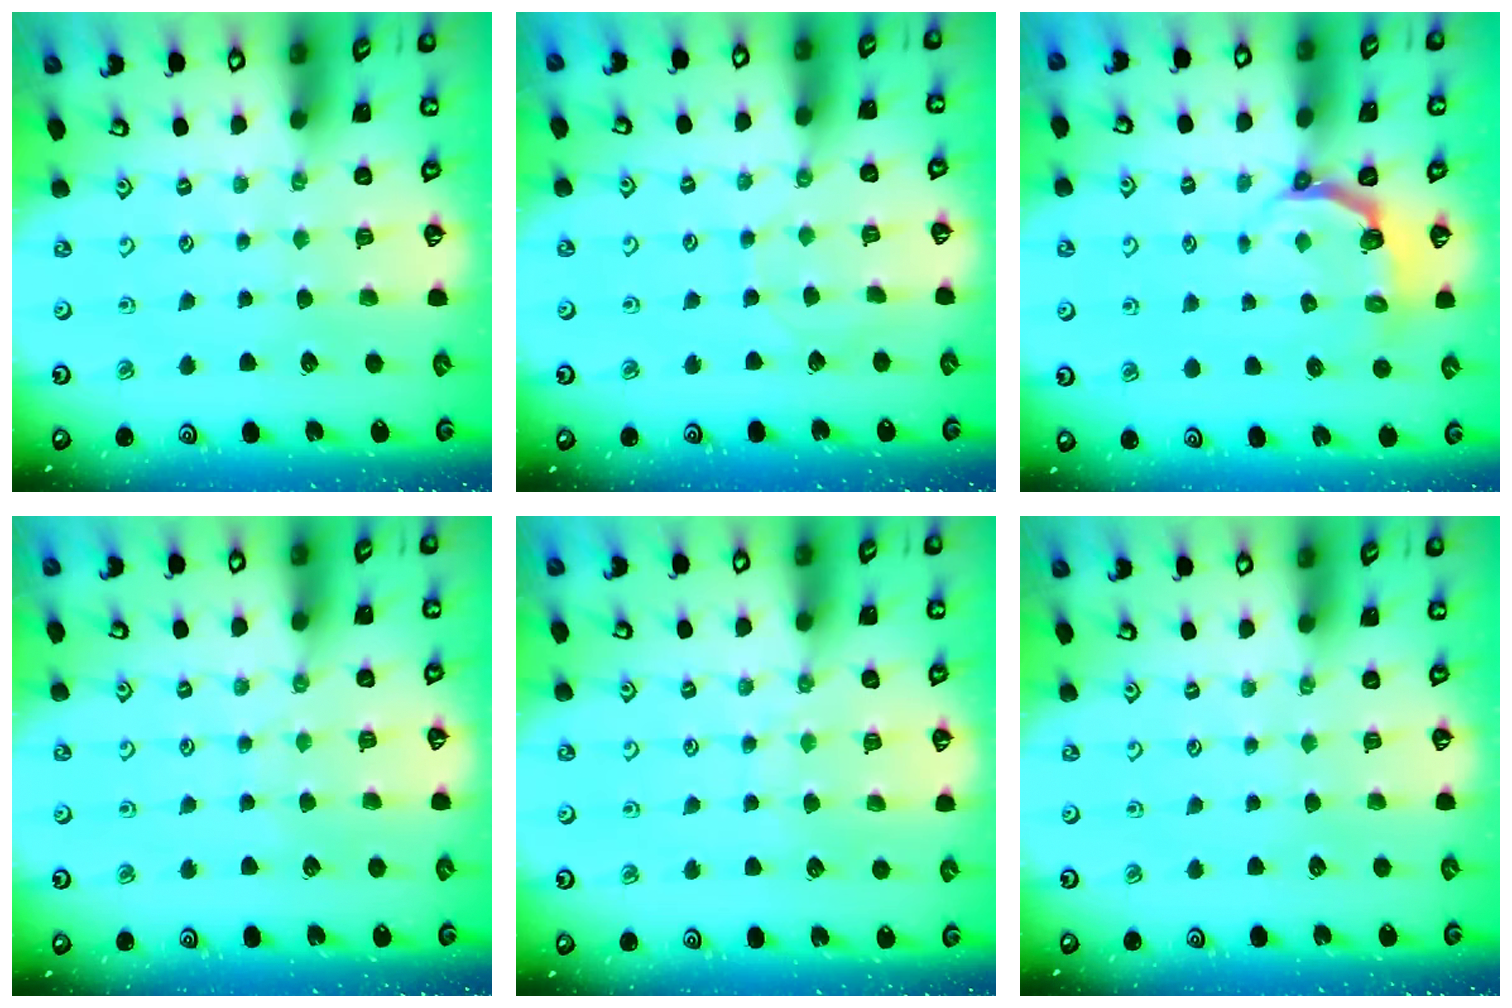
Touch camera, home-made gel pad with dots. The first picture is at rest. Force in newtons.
{"total": 2.9, "press": 2.9, "slide": 0.3}
{"total": 4.1, "press": 2.7, "slide": 3.0}
{"total": 2.8, "press": 2.7, "slide": 0.5}
{"total": 7.3, "press": 7.2, "slide": 0.8}
{"total": 0.0}